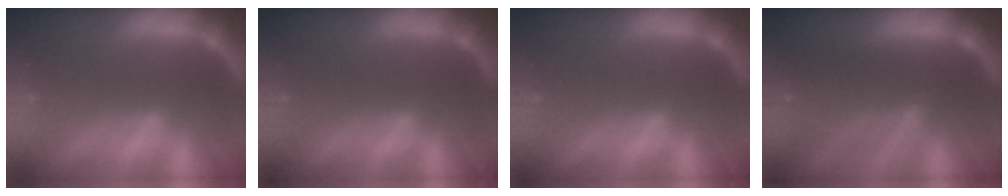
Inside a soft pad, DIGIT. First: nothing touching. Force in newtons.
{"total": 0.0}
{"total": 0.0}
{"total": 7.1}